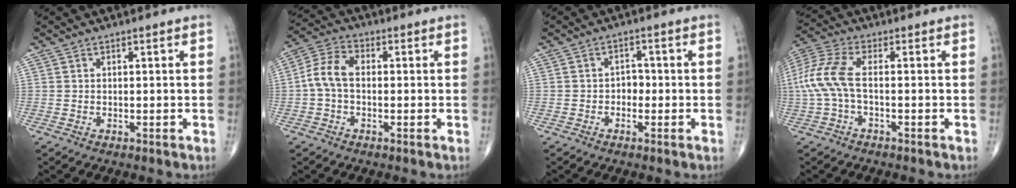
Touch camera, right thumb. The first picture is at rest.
{"total": 6.8, "force": [-0.4, 4.4, 5.2], "torque": [-0.105, 0.023, -0.018]}
{"total": 2.4, "force": [-0.7, 1.8, 1.4], "torque": [-0.003, 0.010, -0.018]}
{"total": 8.9, "force": [-0.8, 3.6, 8.1], "torque": [-0.206, 0.024, -0.020]}